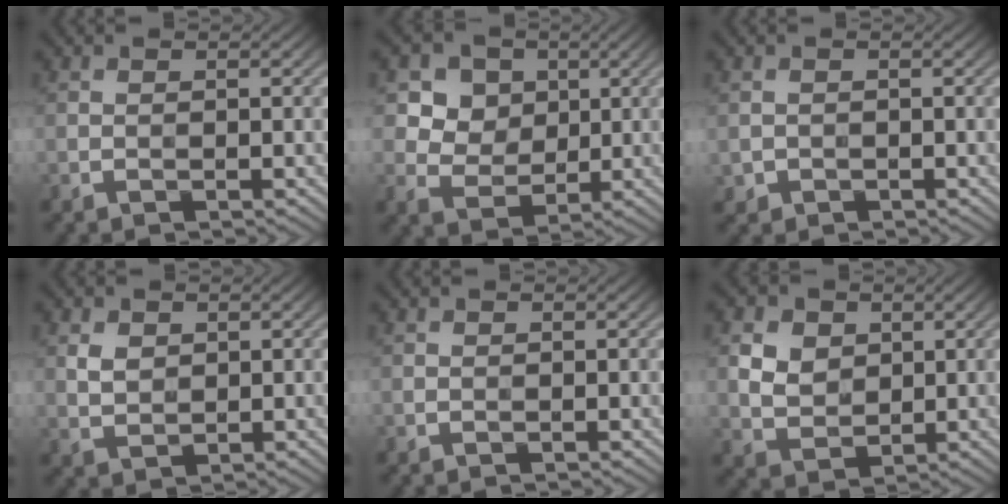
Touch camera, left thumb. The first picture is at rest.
{"total": 7.5, "force": [3.2, 6.1, 3.0], "torque": [-0.095, -0.010, 0.065]}
{"total": 1.2, "force": [-0.4, 1.1, 0.2], "torque": [-0.002, -0.009, -0.008]}
{"total": 2.5, "force": [1.0, 1.8, 1.4], "torque": [-0.034, -0.002, 0.021]}
{"total": 0.0}
{"total": 5.1, "force": [1.8, 3.9, 2.6], "torque": [-0.073, -0.004, 0.027]}